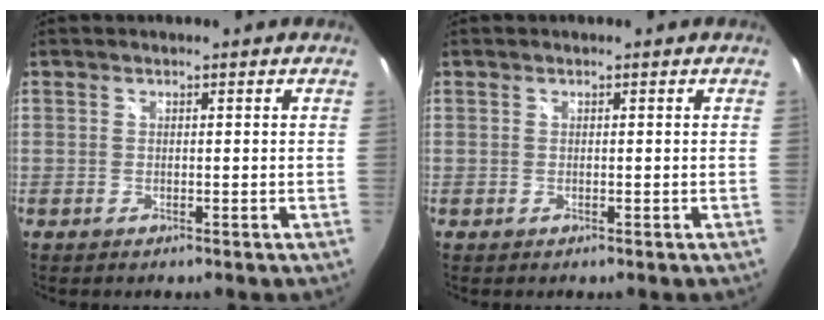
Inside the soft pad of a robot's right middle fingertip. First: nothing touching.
{"total": 0.0}